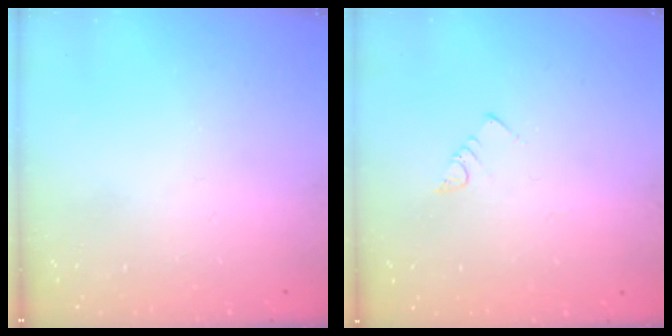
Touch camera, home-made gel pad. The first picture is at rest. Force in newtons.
{"total": 3.0, "press": 3.0, "slide": 0.2}